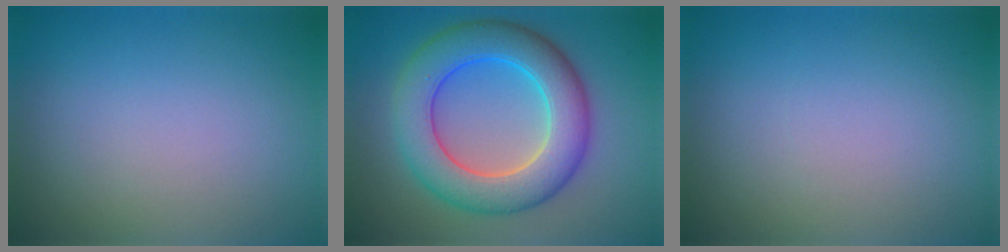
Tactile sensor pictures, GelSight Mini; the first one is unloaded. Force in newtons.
{"total": 8.9, "press": 8.9, "slide": 0.2}
{"total": 0.0}